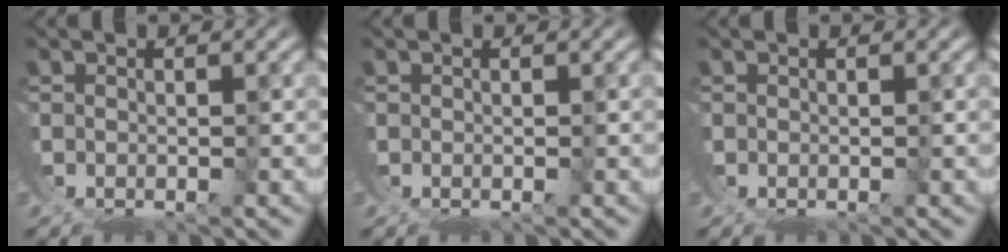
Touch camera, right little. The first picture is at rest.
{"total": 0.0}
{"total": 0.0}